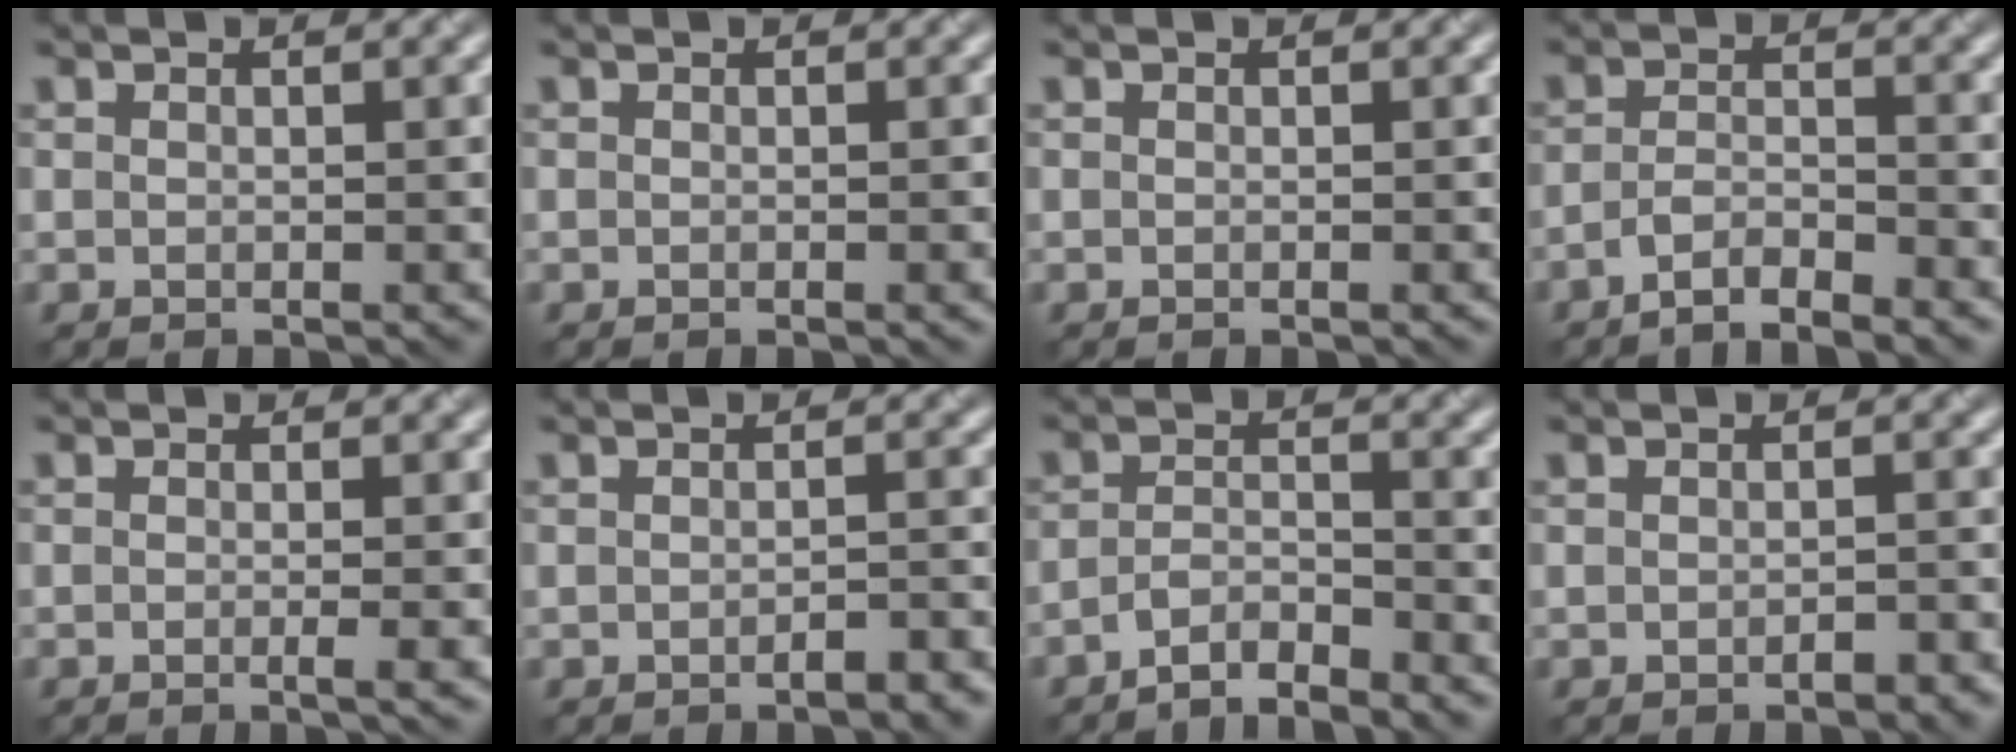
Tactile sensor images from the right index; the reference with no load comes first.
{"total": 0.8, "force": [-0.3, 0.1, 0.7], "torque": [-0.007, -0.001, -0.004]}
{"total": 0.0}
{"total": 2.8, "force": [-2.2, 0.5, 1.6], "torque": [-0.030, 0.004, -0.049]}
{"total": 1.8, "force": [-0.4, 0.5, 1.7], "torque": [-0.020, -0.005, -0.009]}
{"total": 1.8, "force": [-1.2, 0.5, 1.2], "torque": [-0.015, 0.003, -0.016]}
{"total": 2.8, "force": [-2.5, 0.5, 1.3], "torque": [-0.023, 0.004, -0.053]}
{"total": 1.4, "force": [-0.9, 0.5, 1.0], "torque": [-0.014, 0.001, -0.013]}